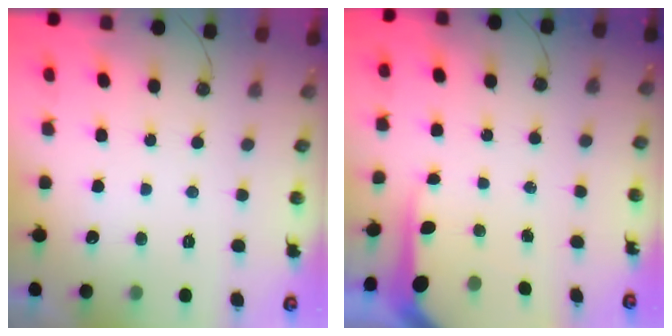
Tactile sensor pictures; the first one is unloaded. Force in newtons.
{"total": 8.3, "press": 8.3, "slide": 0.8}